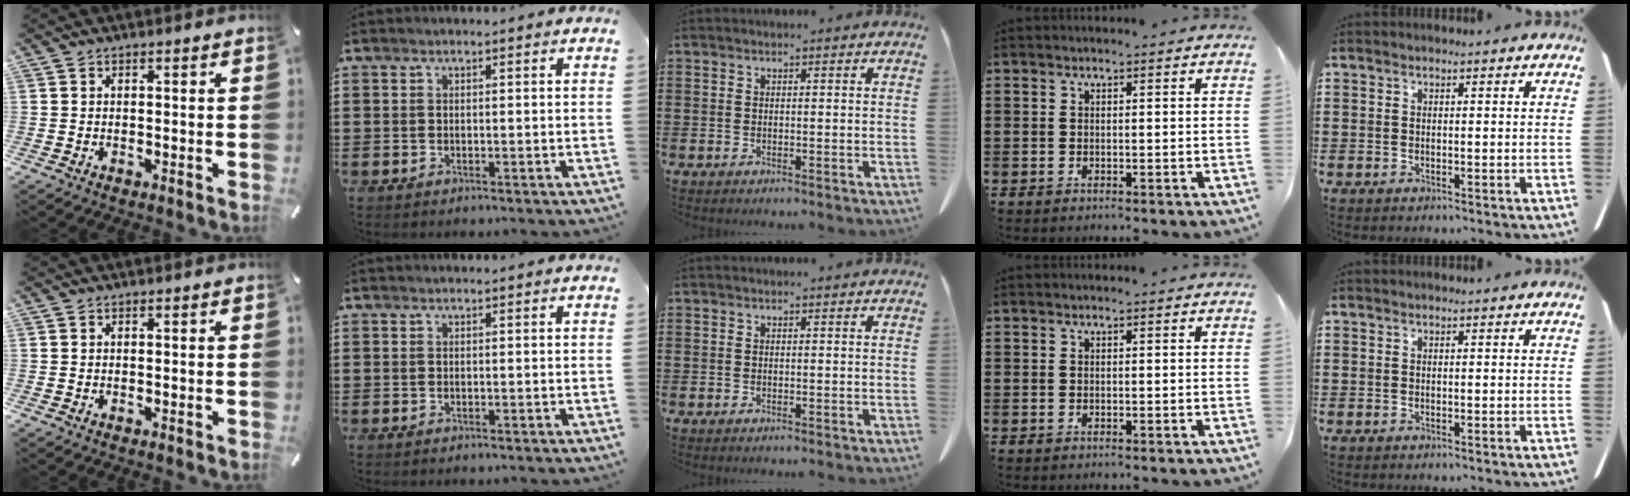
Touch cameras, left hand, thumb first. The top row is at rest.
{}